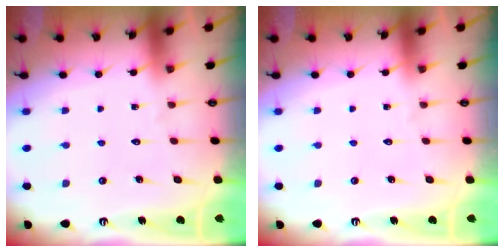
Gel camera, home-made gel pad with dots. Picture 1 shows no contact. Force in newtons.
{"total": 0.0}